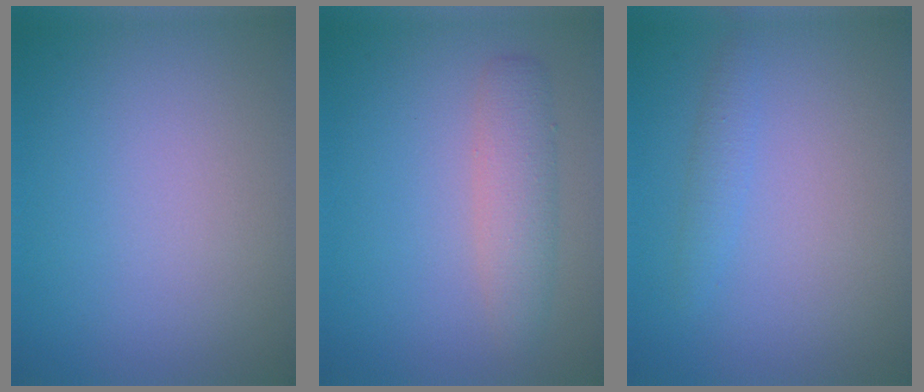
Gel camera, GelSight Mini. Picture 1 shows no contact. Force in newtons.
{"total": 2.9, "press": 2.9, "slide": 0.1}
{"total": 1.2, "press": 1.2, "slide": 0.1}